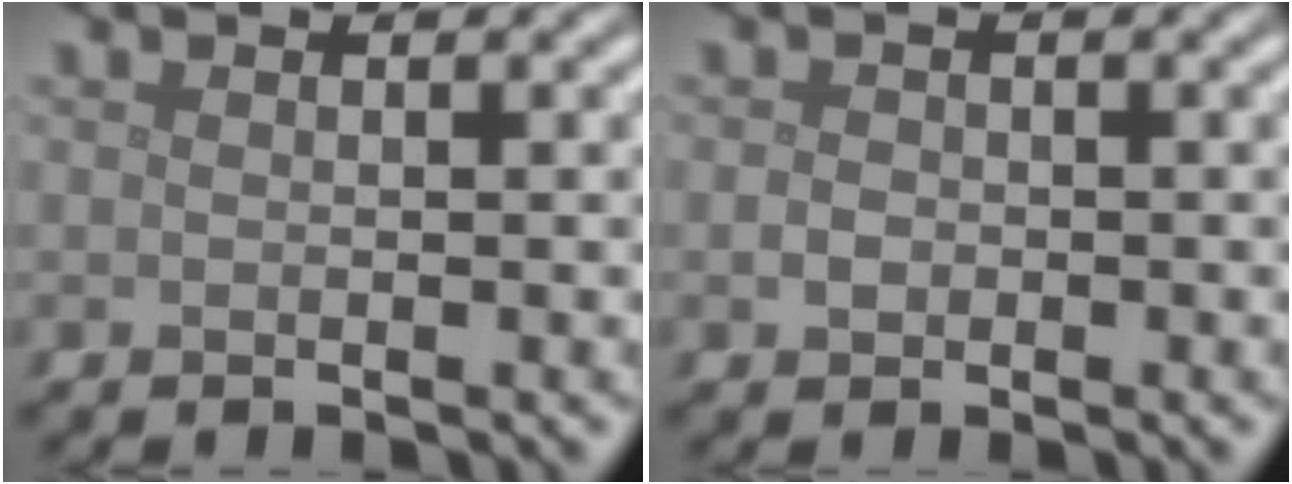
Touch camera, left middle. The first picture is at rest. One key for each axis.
{"total": 1.1, "fx": -0.3, "fy": 0.9, "fz": 0.6, "tx": -0.011, "ty": -0.001, "tz": -0.009}